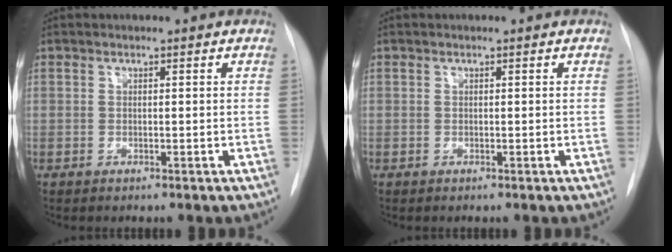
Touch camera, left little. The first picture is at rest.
{"total": 0.0}